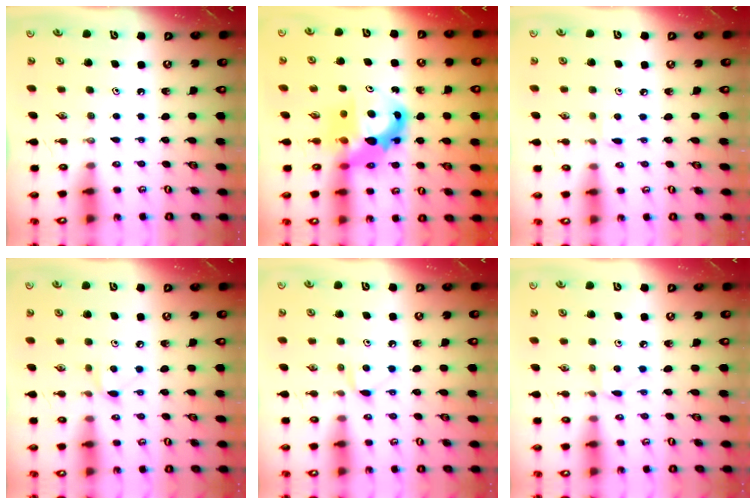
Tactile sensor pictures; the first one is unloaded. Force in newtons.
{"total": 10.5, "press": 10.4, "slide": 0.8}
{"total": 1.9, "press": 1.9, "slide": 0.2}
{"total": 6.5, "press": 6.5, "slide": 0.5}
{"total": 5.6, "press": 5.5, "slide": 0.7}
{"total": 2.4, "press": 2.4, "slide": 0.3}